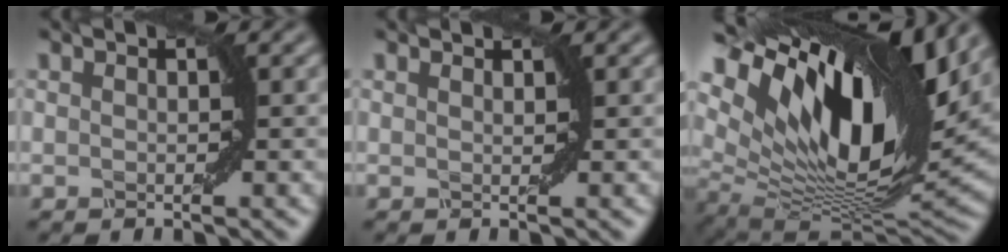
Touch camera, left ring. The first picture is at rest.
{"total": 0.6, "force": [0.5, 0.1, 0.0], "torque": [0.002, -0.003, 0.007]}
{"total": 16.5, "force": [7.3, 7.1, 12.9], "torque": [-0.233, 0.019, 0.120]}